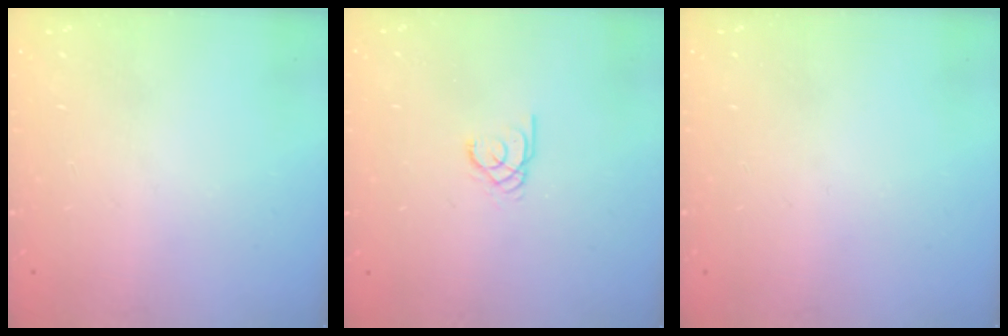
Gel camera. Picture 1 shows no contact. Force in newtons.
{"total": 1.9, "press": 1.9, "slide": 0.1}
{"total": 0.0}